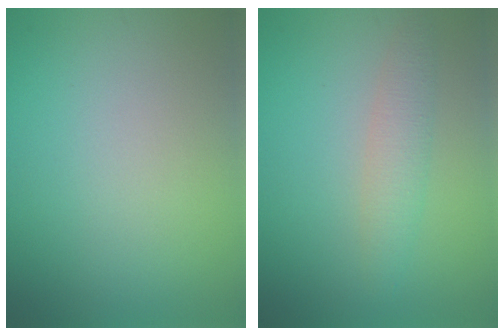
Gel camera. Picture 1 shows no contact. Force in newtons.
{"total": 2.4, "press": 2.4, "slide": 0.0}